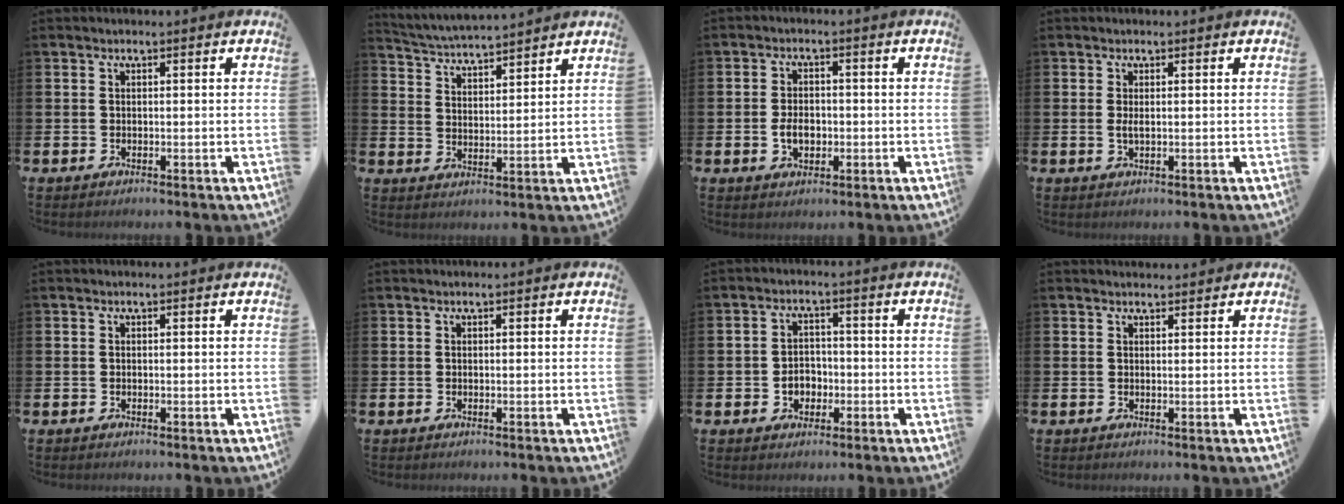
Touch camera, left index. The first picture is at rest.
{"total": 4.3, "force": [4.3, 0.1, -0.1], "torque": [-0.019, -0.033, 0.074]}
{"total": 3.5, "force": [-0.7, 2.3, 2.5], "torque": [-0.033, -0.001, -0.017]}
{"total": 1.1, "force": [0.1, 0.3, 1.1], "torque": [-0.014, -0.002, 0.000]}
{"total": 0.0}
{"total": 0.0}
{"total": 3.2, "force": [-1.0, 2.7, 1.5], "torque": [-0.020, -0.001, -0.027]}
{"total": 1.3, "force": [1.2, 0.5, 0.1], "torque": [0.008, 0.000, 0.021]}